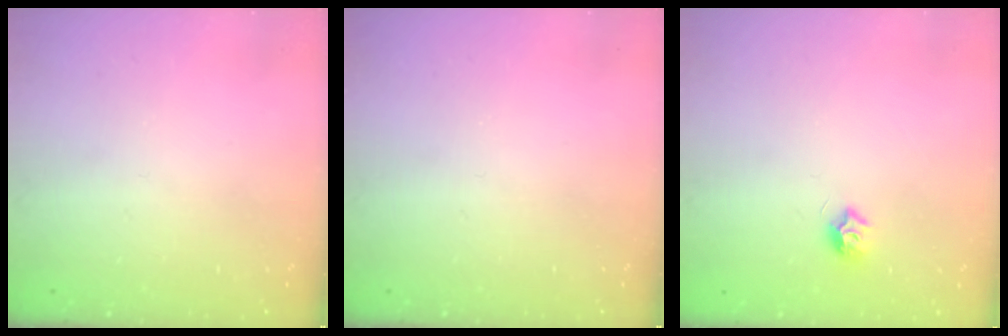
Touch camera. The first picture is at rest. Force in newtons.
{"total": 0.0}
{"total": 7.4, "press": 7.4, "slide": 0.6}